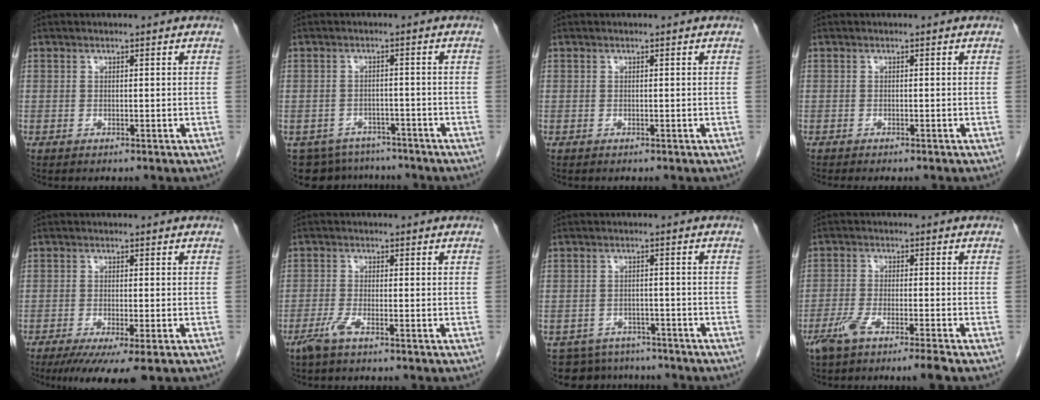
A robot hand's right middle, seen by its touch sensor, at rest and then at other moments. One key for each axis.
{"total": 8.6, "fx": -7.3, "fy": 4.3, "fz": 0.8, "tx": -0.014, "ty": 0.011, "tz": -0.092}
{"total": 0.0}
{"total": 2.8, "fx": -2.4, "fy": 0.5, "fz": 1.2, "tx": -0.015, "ty": -0.005, "tz": -0.029}
{"total": 7.3, "fx": -4.7, "fy": 0.7, "fz": 5.5, "tx": -0.081, "ty": -0.019, "tz": -0.076}
{"total": 2.7, "fx": -1.9, "fy": 0.0, "fz": 2.0, "tx": -0.047, "ty": -0.006, "tz": -0.043}
{"total": 7.9, "fx": -7.0, "fy": 3.6, "fz": 0.2, "tx": -0.001, "ty": 0.014, "tz": -0.090}
{"total": 6.1, "fx": -4.4, "fy": -0.3, "fz": 4.1, "tx": -0.073, "ty": -0.009, "tz": -0.082}